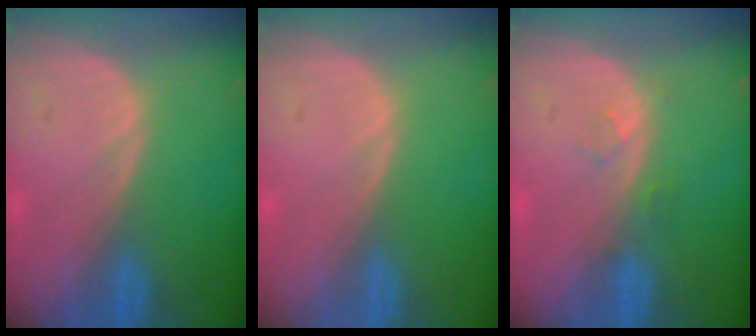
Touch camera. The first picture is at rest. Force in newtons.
{"total": 0.0}
{"total": 1.4, "press": 1.4, "slide": 0.1}